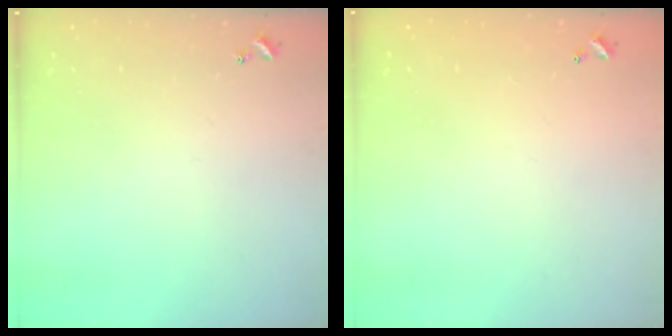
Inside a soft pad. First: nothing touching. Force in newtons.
{"total": 3.0, "press": 3.0, "slide": 0.1}